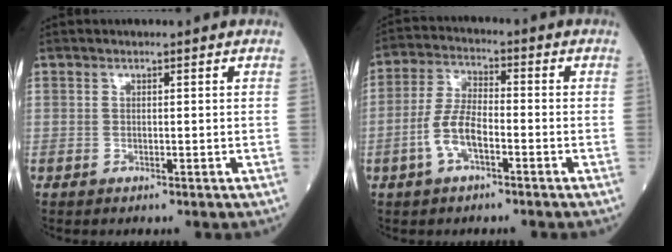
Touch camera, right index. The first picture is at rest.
{"total": 6.6, "force": [-2.5, 2.3, 5.7], "torque": [-0.127, 0.008, -0.050]}